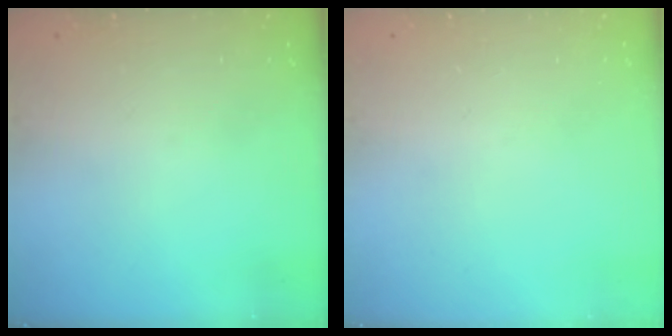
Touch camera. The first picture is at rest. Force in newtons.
{"total": 0.0}